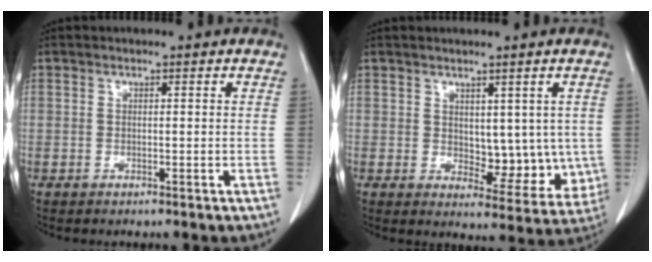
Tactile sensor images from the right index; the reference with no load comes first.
{"total": 7.9, "force": [0.9, 4.7, 6.3], "torque": [-0.060, -0.008, 0.024]}